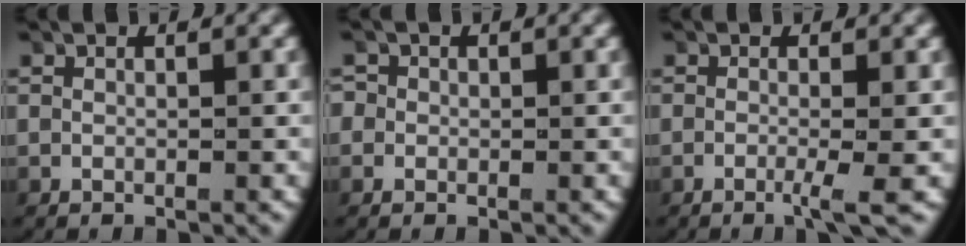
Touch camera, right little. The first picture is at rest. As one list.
[{"total": 2.0, "force": [0.0, 2.0, 0.4], "torque": [-0.016, -0.002, -0.005]}, {"total": 2.1, "force": [-0.8, 0.0, 2.0], "torque": [-0.026, -0.002, -0.020]}]